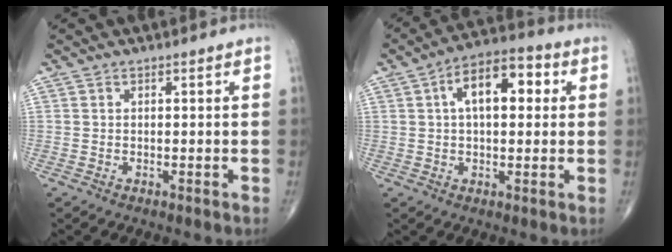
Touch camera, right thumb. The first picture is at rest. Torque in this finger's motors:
{"motor_torque": [0.88, 3.36, 1.21, 0.36, 0.11]}